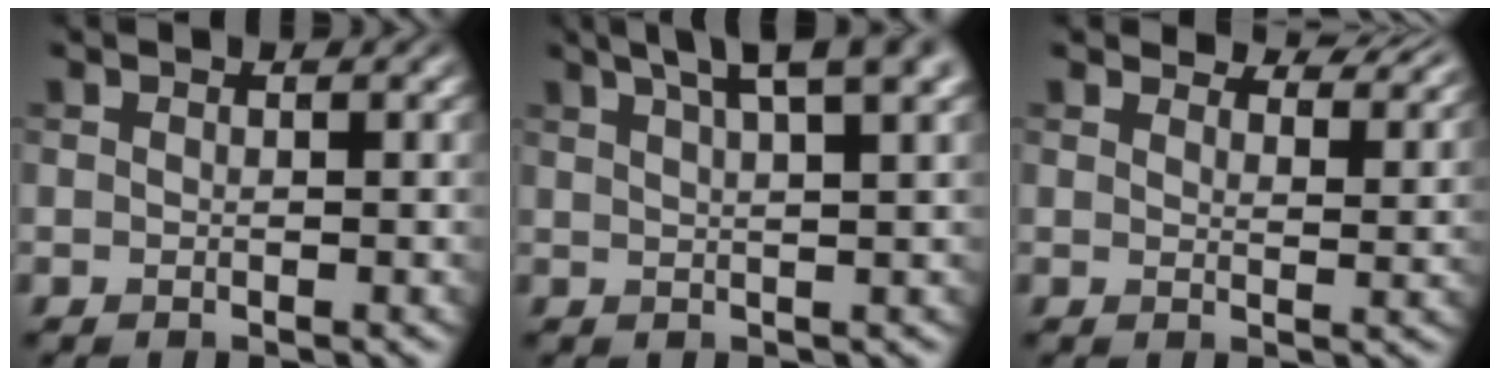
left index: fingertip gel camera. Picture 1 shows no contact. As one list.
[{"total": 7.4, "force": [4.7, 2.0, 5.3], "torque": [-0.059, 0.032, 0.046]}, {"total": 5.6, "force": [5.2, 1.2, 1.5], "torque": [-0.033, -0.001, 0.061]}]